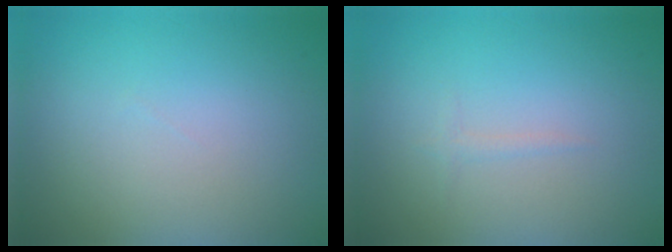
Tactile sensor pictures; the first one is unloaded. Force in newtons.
{"total": 0.6, "press": 0.6, "slide": 0.0}